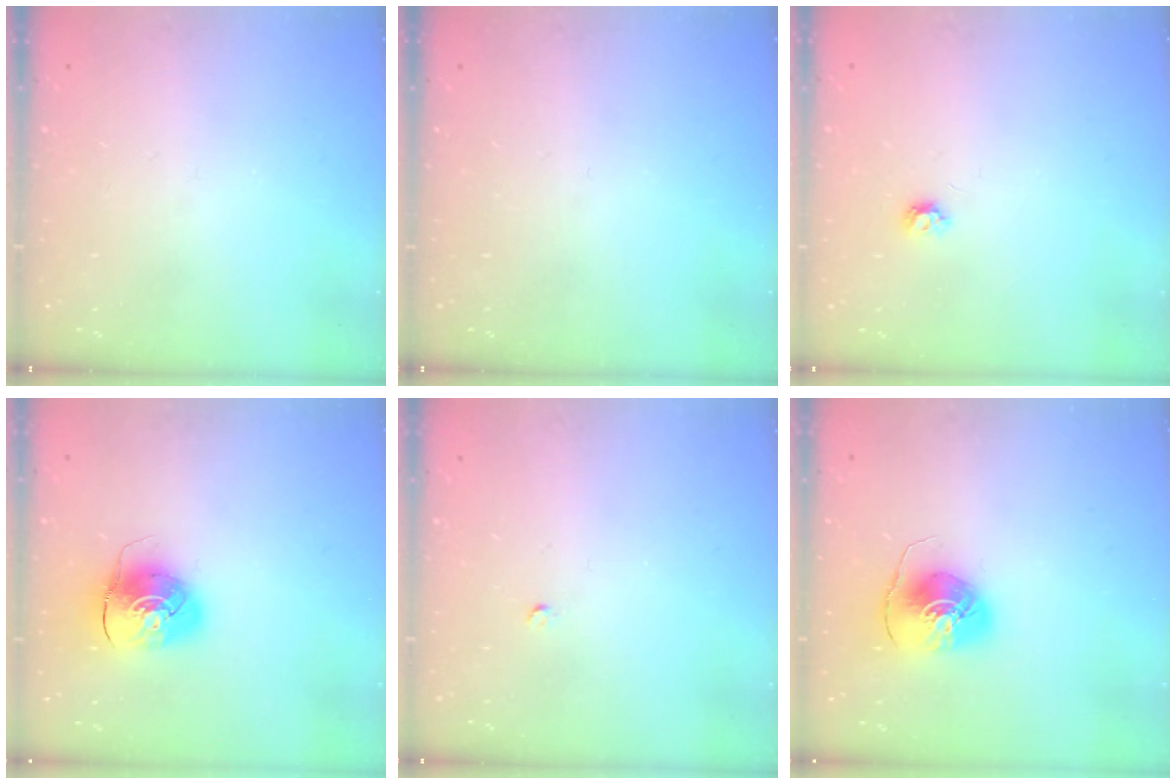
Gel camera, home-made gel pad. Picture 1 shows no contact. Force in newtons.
{"total": 0.0}
{"total": 4.0, "press": 4.0, "slide": 0.6}
{"total": 9.1, "press": 9.0, "slide": 0.8}
{"total": 2.0, "press": 2.0, "slide": 0.3}
{"total": 7.5, "press": 7.5, "slide": 0.7}